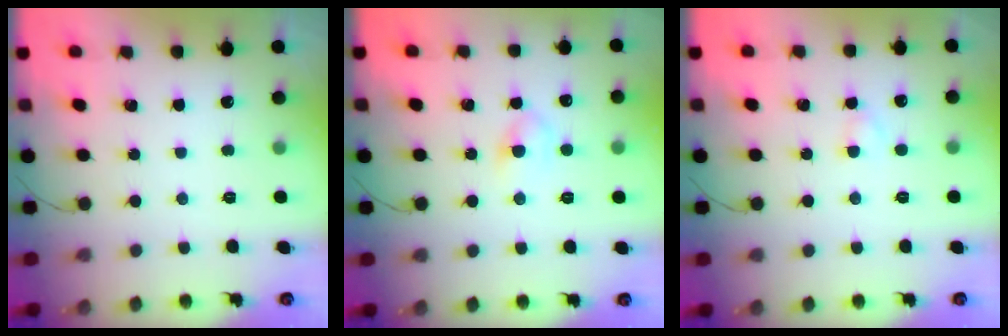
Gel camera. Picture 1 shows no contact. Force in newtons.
{"total": 5.0, "press": 4.7, "slide": 1.7}
{"total": 2.2, "press": 2.0, "slide": 0.9}